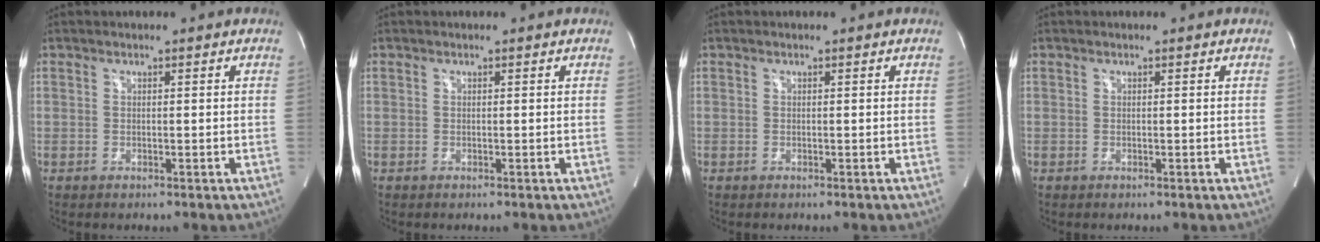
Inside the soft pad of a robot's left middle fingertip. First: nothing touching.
{"total": 0.0}
{"total": 0.0}
{"total": 0.0}